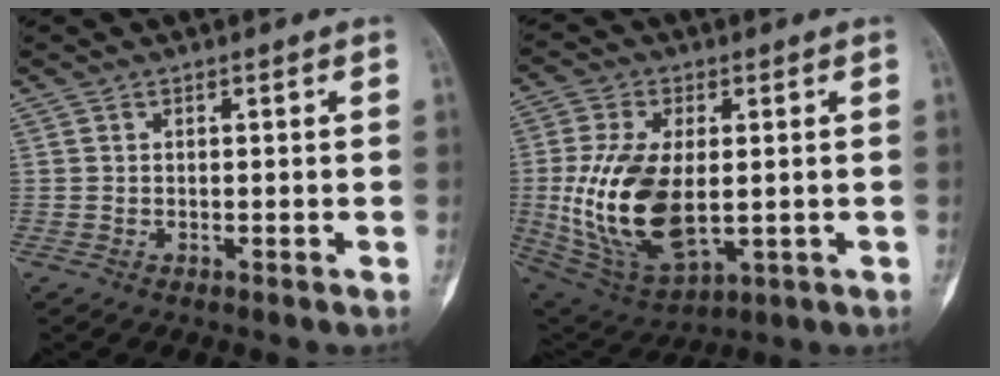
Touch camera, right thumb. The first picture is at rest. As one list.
[{"total": 18.0, "force": [-0.4, 9.8, 15.1], "torque": [-0.299, -0.011, 0.013]}]